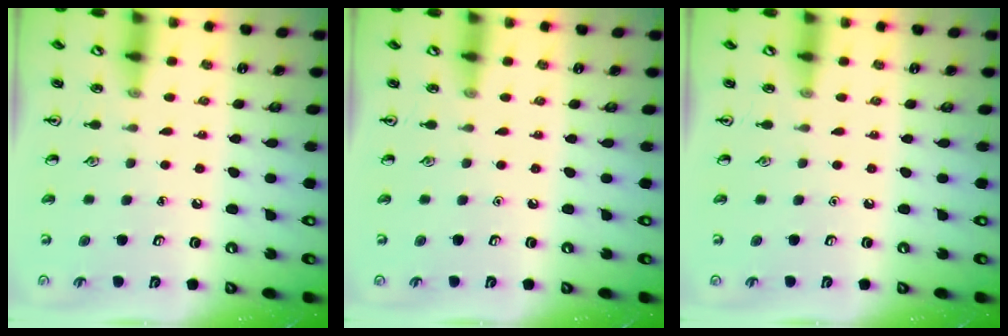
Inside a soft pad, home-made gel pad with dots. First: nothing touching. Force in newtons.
{"total": 0.0}
{"total": 0.0}